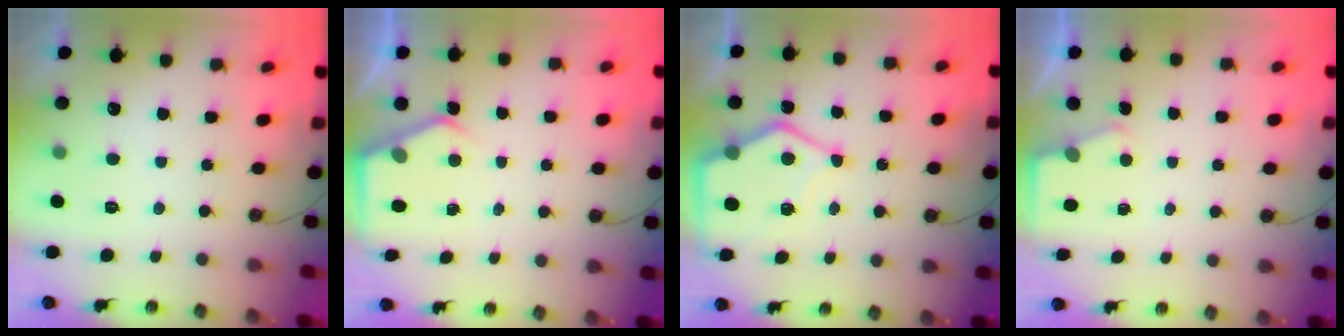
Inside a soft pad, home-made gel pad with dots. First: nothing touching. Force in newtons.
{"total": 3.7, "press": 3.6, "slide": 0.5}
{"total": 9.5, "press": 9.4, "slide": 1.1}
{"total": 2.3, "press": 2.3, "slide": 0.4}